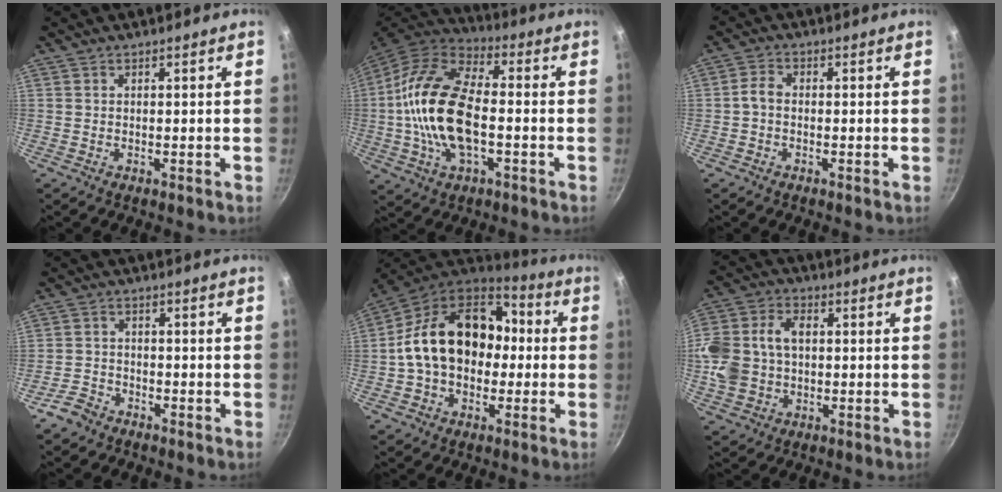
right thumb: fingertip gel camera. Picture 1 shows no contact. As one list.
[{"total": 19.5, "force": [-2.0, 9.9, 16.7], "torque": [-0.335, 0.023, -0.041]}, {"total": 2.8, "force": [-0.6, 1.9, 2.0], "torque": [-0.037, 0.010, -0.018]}, {"total": 3.7, "force": [-2.9, 2.2, 0.8], "torque": [-0.012, 0.016, -0.057]}, {"total": 20.6, "force": [-0.2, 14.3, 14.9], "torque": [-0.234, 0.045, -0.007]}, {"total": 15.5, "force": [0.3, 11.1, 10.8], "torque": [-0.235, 0.024, 0.006]}]